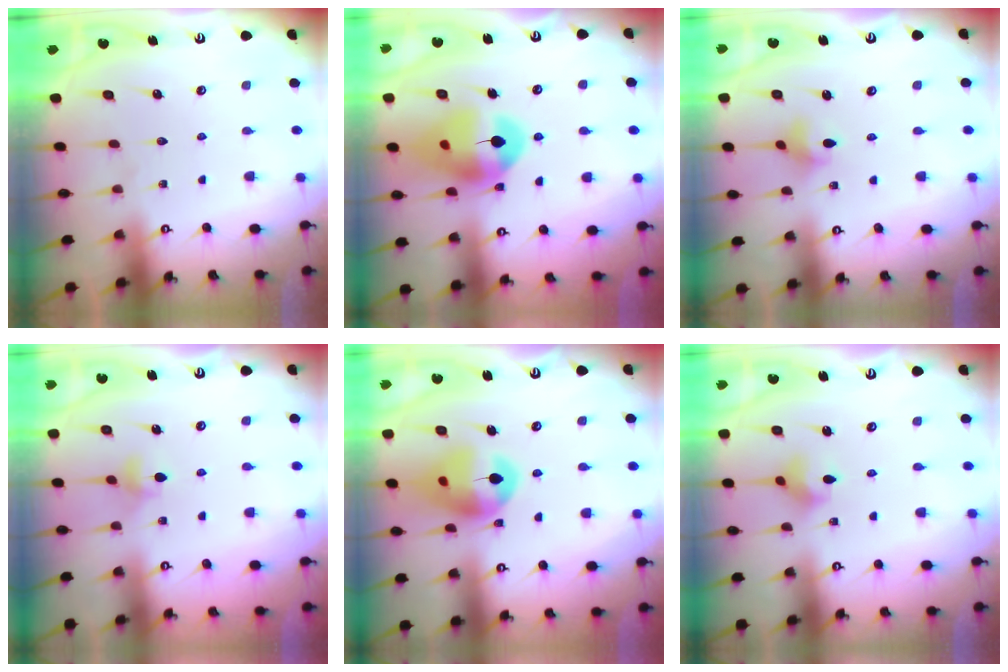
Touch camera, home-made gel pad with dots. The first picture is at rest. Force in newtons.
{"total": 13.9, "press": 13.8, "slide": 1.5}
{"total": 3.7, "press": 3.7, "slide": 0.5}
{"total": 3.8, "press": 3.7, "slide": 0.9}
{"total": 14.9, "press": 14.8, "slide": 1.7}
{"total": 4.3, "press": 4.3, "slide": 0.6}